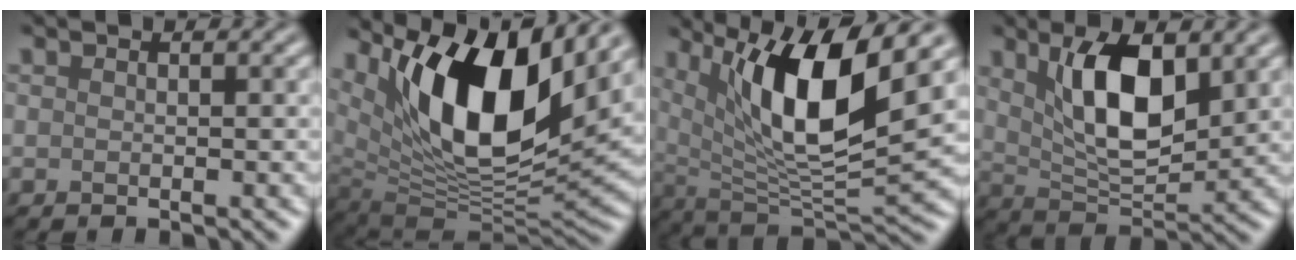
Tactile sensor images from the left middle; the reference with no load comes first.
{"total": 13.4, "force": [5.7, 5.5, 10.7], "torque": [-0.180, -0.013, 0.106]}
{"total": 10.8, "force": [4.1, 3.2, 9.4], "torque": [-0.155, -0.013, 0.077]}
{"total": 7.7, "force": [2.8, 3.4, 6.3], "torque": [-0.115, -0.003, 0.050]}